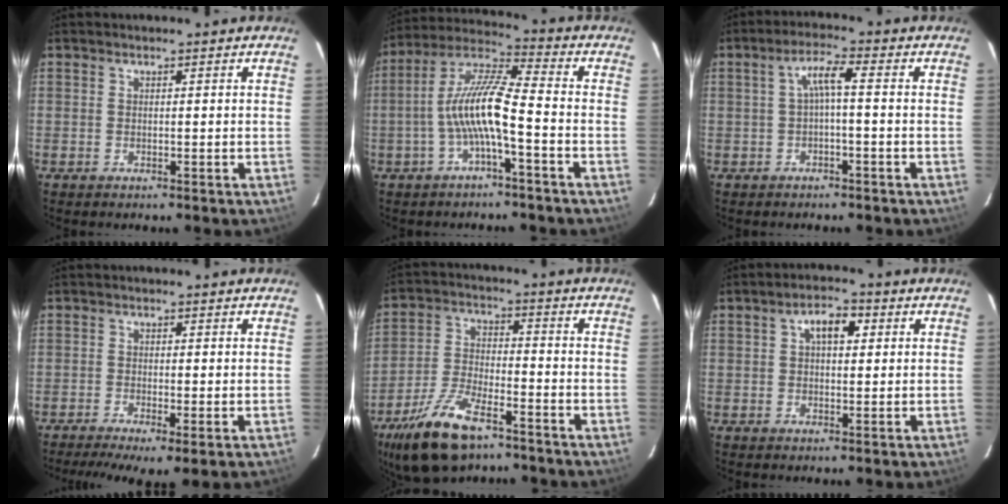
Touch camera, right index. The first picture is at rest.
{"total": 10.2, "force": [-3.0, 1.2, 9.7], "torque": [-0.208, 0.014, -0.058]}
{"total": 3.7, "force": [-0.6, 0.3, 3.7], "torque": [-0.073, 0.009, -0.008]}
{"total": 6.1, "force": [-3.4, 1.1, 4.9], "torque": [-0.100, -0.017, -0.053]}
{"total": 14.2, "force": [-9.7, 5.5, 8.8], "torque": [-0.194, -0.018, -0.183]}
{"total": 5.0, "force": [1.5, 2.7, 3.9], "torque": [-0.062, 0.018, 0.026]}